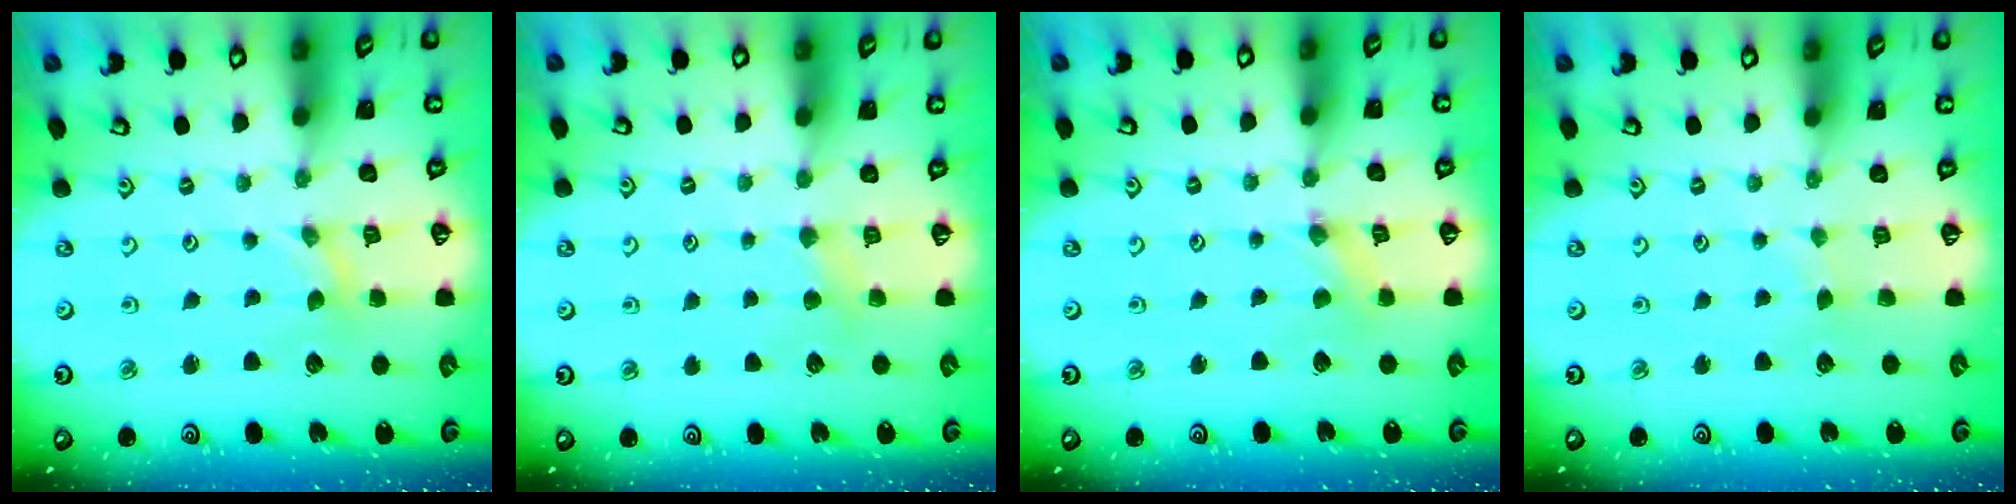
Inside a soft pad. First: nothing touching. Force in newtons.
{"total": 2.9, "press": 2.8, "slide": 0.5}
{"total": 0.0}
{"total": 1.2, "press": 1.2, "slide": 0.2}